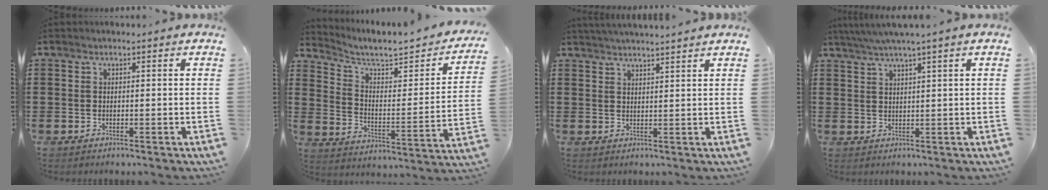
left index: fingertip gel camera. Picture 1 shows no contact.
{"total": 4.8, "force": [4.0, 1.0, 2.4], "torque": [-0.070, -0.031, 0.060]}
{"total": 2.5, "force": [2.4, -0.5, 0.2], "torque": [-0.009, -0.008, 0.046]}
{"total": 2.8, "force": [2.0, -0.7, 1.8], "torque": [-0.036, -0.002, 0.036]}